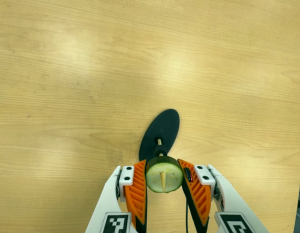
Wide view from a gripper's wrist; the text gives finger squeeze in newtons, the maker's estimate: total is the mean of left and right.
{"total": 9.1, "left": 7.9, "right": 10.4}